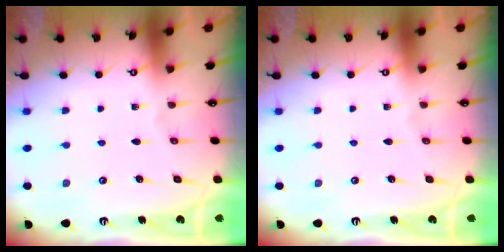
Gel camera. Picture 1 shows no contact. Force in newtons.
{"total": 0.0}